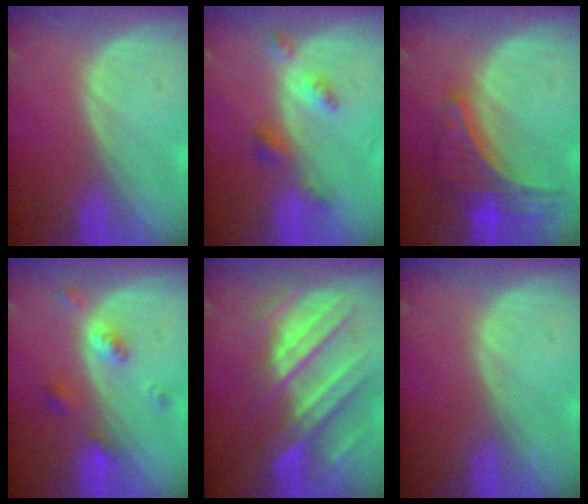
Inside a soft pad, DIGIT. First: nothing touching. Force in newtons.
{"total": 4.2, "press": 3.9, "slide": 1.6}
{"total": 7.9, "press": 7.0, "slide": 3.7}
{"total": 4.3, "press": 4.0, "slide": 1.6}
{"total": 10.6, "press": 9.4, "slide": 4.8}
{"total": 0.0}